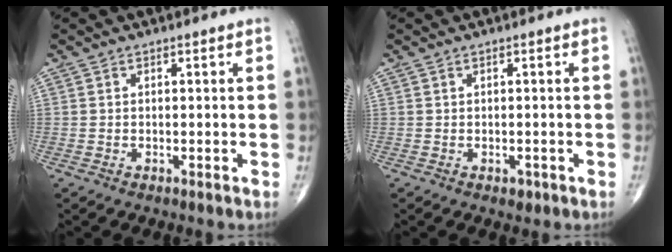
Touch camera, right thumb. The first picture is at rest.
{"total": 1.2, "force": [-0.5, 0.8, 0.7], "torque": [-0.004, 0.000, -0.004]}